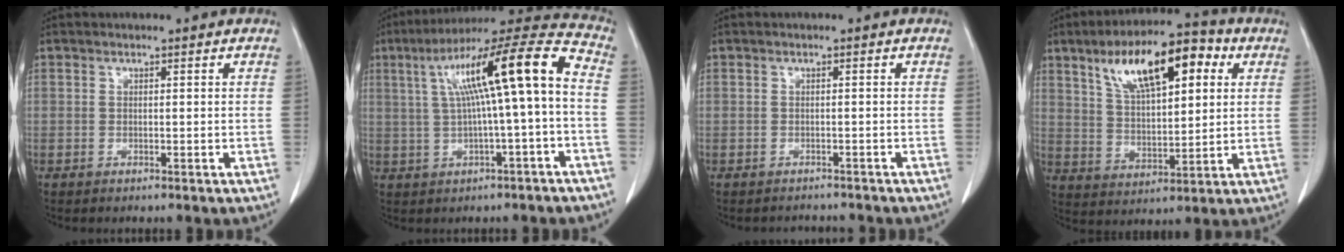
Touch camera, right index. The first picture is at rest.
{"total": 16.3, "force": [1.2, 1.4, 16.2], "torque": [-0.262, 0.047, 0.022]}
{"total": 3.4, "force": [-2.8, 1.9, 0.0], "torque": [-0.005, 0.008, -0.039]}
{"total": 16.3, "force": [7.1, 5.9, 13.4], "torque": [-0.225, 0.032, 0.122]}